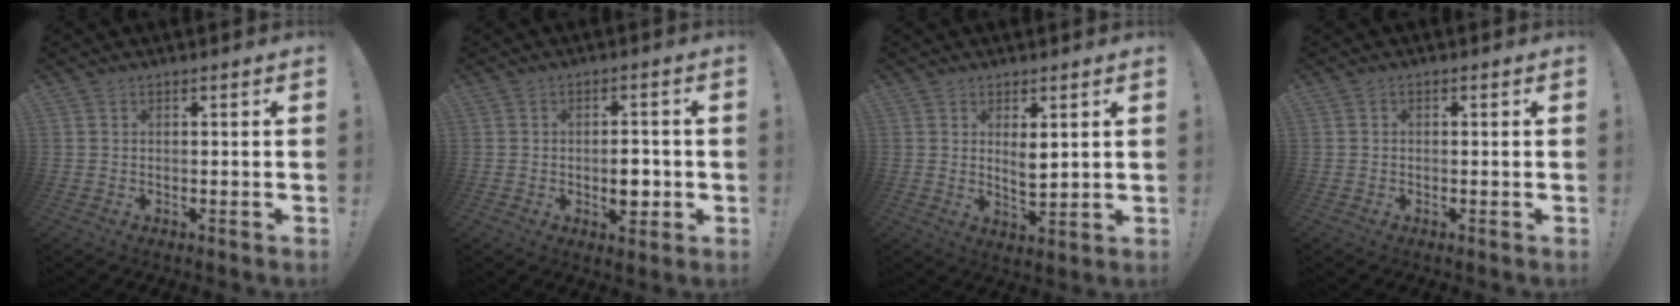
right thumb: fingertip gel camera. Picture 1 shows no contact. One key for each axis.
{"total": 5.8, "fx": -1.2, "fy": 4.1, "fz": 3.9, "tx": -0.042, "ty": 0.009, "tz": -0.021}
{"total": 4.7, "fx": 2.4, "fy": 2.3, "fz": 3.4, "tx": -0.044, "ty": -0.018, "tz": 0.039}
{"total": 0.8, "fx": -0.5, "fy": 0.5, "fz": 0.3, "tx": -0.007, "ty": 0.003, "tz": -0.009}